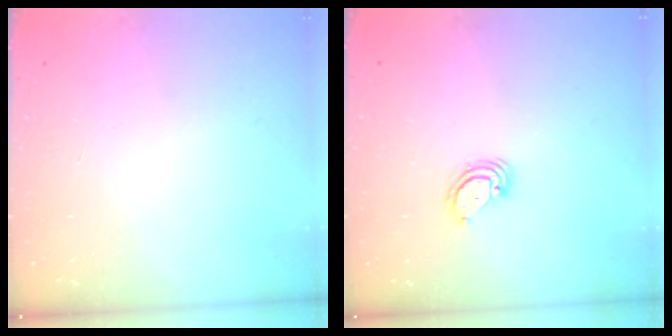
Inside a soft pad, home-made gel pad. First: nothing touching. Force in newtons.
{"total": 2.9, "press": 2.9, "slide": 0.2}